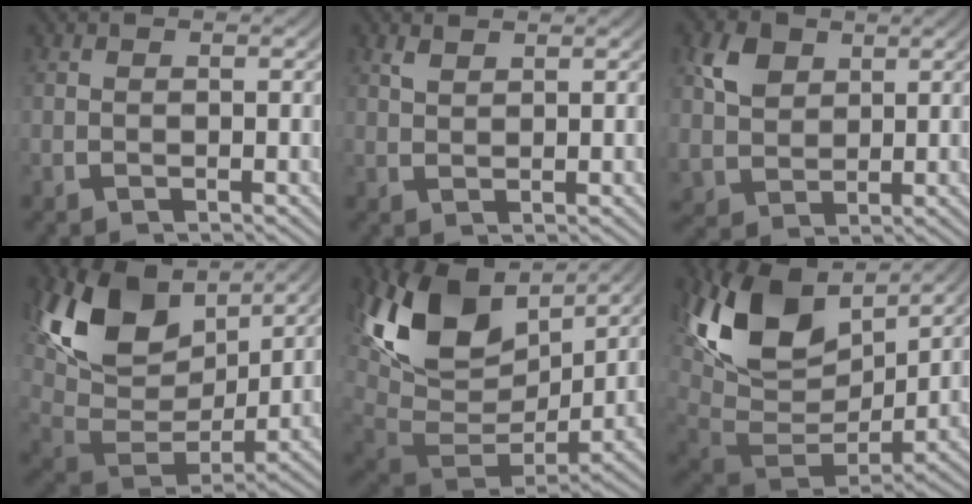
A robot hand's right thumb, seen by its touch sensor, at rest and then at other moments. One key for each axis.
{"total": 1.3, "fx": 1.3, "fy": 0.2, "fz": 0.3, "tx": 0.000, "ty": 0.003, "tz": 0.031}
{"total": 5.2, "fx": 2.0, "fy": 3.9, "fz": 2.8, "tx": -0.062, "ty": -0.016, "tz": 0.048}
{"total": 12.0, "fx": 3.5, "fy": 7.4, "fz": 8.8, "tx": -0.193, "ty": -0.020, "tz": 0.067}
{"total": 14.3, "fx": 3.0, "fy": 9.3, "fz": 10.5, "tx": -0.241, "ty": -0.041, "tz": 0.066}
{"total": 13.9, "fx": 2.9, "fy": 8.9, "fz": 10.3, "tx": -0.231, "ty": -0.039, "tz": 0.064}